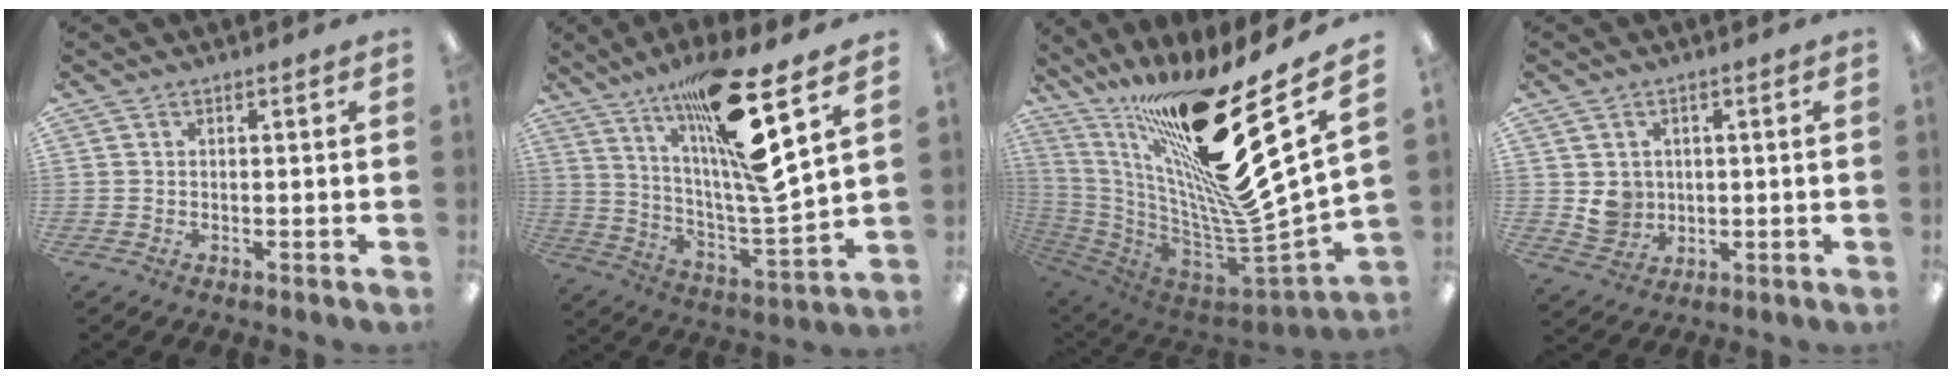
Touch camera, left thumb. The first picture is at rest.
{"total": 21.6, "force": [14.3, 2.4, 16.0], "torque": [-0.268, -0.091, 0.219]}
{"total": 27.4, "force": [15.3, 4.4, 22.3], "torque": [-0.341, -0.145, 0.253]}
{"total": 5.5, "force": [0.8, 5.3, 1.3], "torque": [-0.020, 0.007, 0.019]}